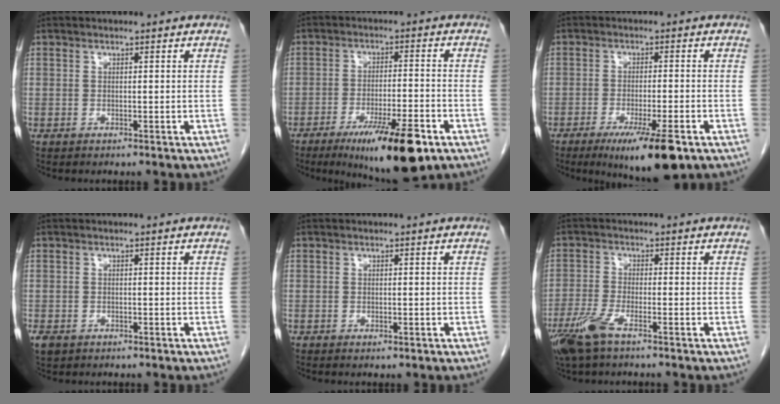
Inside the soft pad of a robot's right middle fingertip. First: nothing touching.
{"total": 13.0, "force": [-7.6, 1.9, 10.4], "torque": [-0.151, -0.021, -0.114]}
{"total": 9.7, "force": [-5.8, 1.2, 7.8], "torque": [-0.120, -0.021, -0.085]}
{"total": 1.9, "force": [-1.0, 1.4, 0.8], "torque": [-0.019, -0.001, -0.013]}
{"total": 0.6, "force": [-0.3, 0.3, 0.4], "torque": [-0.006, -0.001, -0.002]}
{"total": 5.8, "force": [-3.6, 1.0, 4.3], "torque": [-0.105, -0.014, -0.072]}